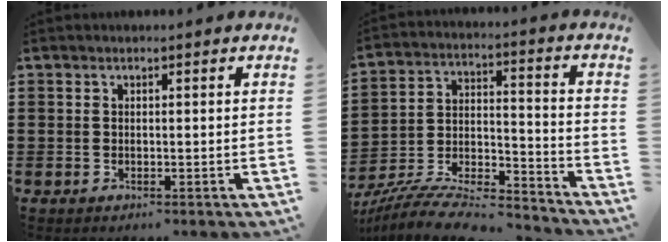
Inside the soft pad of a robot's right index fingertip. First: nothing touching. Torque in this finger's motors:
{"motor_torque": [0.22, -0.14, -1.05, -0.21]}